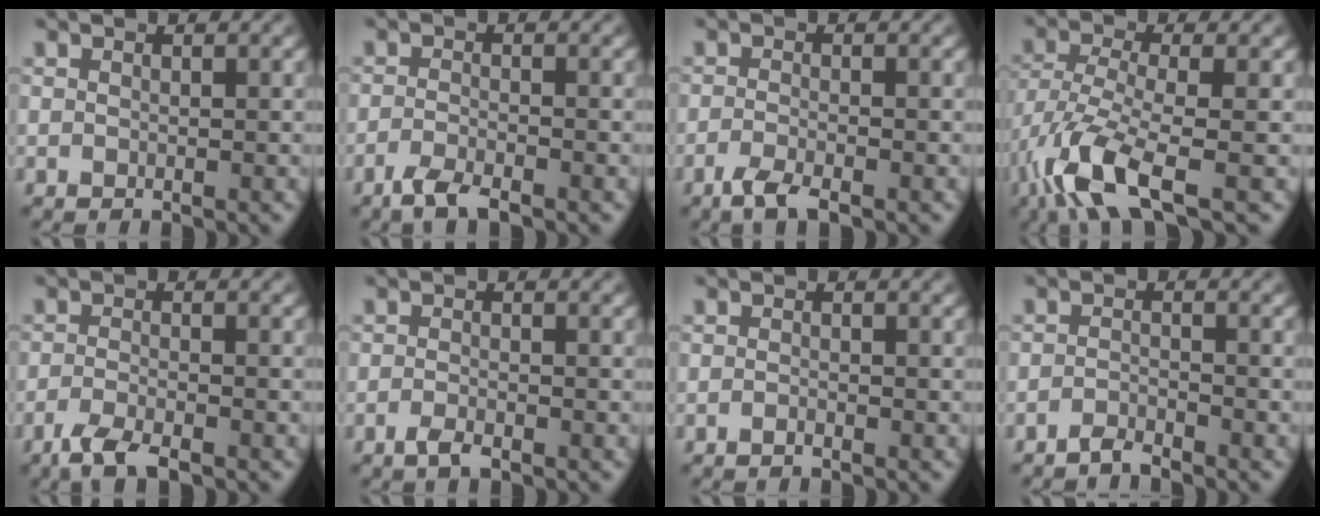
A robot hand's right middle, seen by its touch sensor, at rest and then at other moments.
{"total": 2.8, "force": [-2.1, 0.6, 1.8], "torque": [-0.041, -0.005, -0.047]}
{"total": 2.6, "force": [-1.8, 0.5, 1.9], "torque": [-0.042, -0.007, -0.041]}
{"total": 7.8, "force": [-4.0, 2.4, 6.3], "torque": [-0.144, -0.010, -0.087]}
{"total": 3.4, "force": [-2.4, 0.8, 2.3], "torque": [-0.051, -0.008, -0.053]}
{"total": 1.5, "force": [-1.0, 0.5, 1.1], "torque": [-0.025, -0.001, -0.020]}
{"total": 0.6, "force": [-0.5, 0.1, 0.4], "torque": [-0.006, 0.001, -0.010]}
{"total": 1.5, "force": [-1.4, 0.2, 0.5], "torque": [-0.010, 0.004, -0.032]}